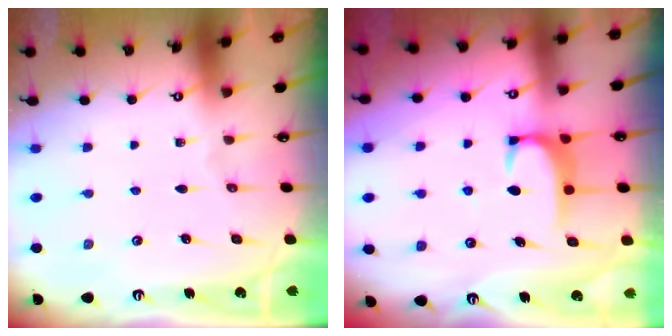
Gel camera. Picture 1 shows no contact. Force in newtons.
{"total": 2.0, "press": 2.0, "slide": 0.6}